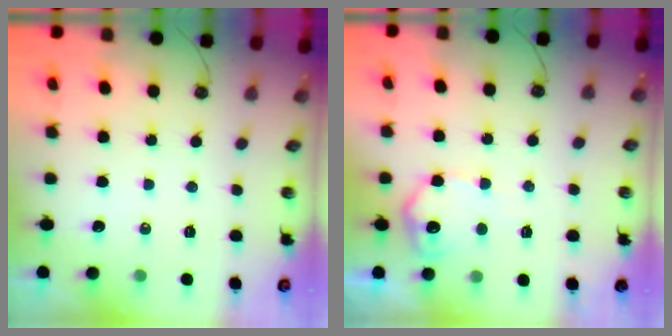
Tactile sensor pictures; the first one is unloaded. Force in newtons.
{"total": 10.5, "press": 10.5, "slide": 0.4}